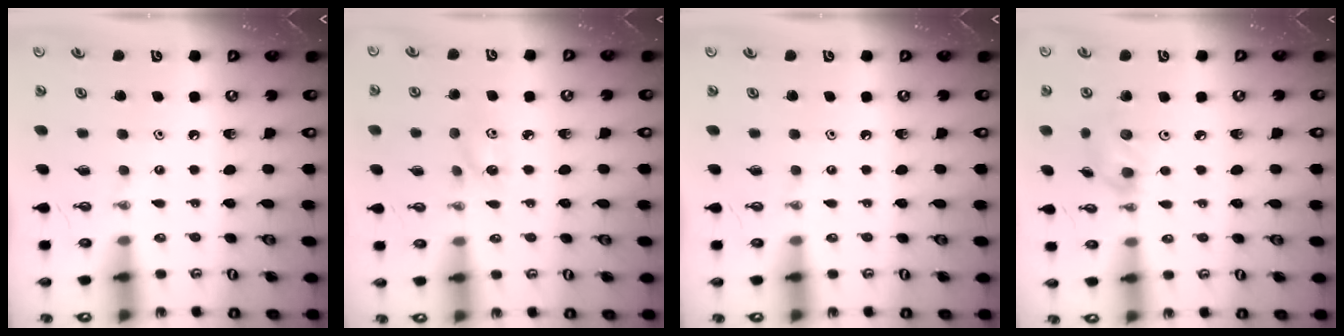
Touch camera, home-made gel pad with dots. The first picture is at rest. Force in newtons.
{"total": 4.9, "press": 4.9, "slide": 0.6}
{"total": 0.0}
{"total": 8.1, "press": 8.0, "slide": 0.9}